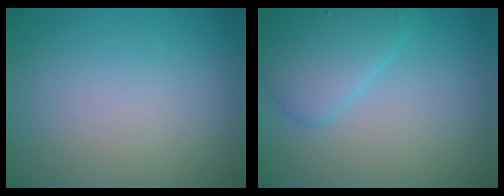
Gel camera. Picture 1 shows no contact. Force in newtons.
{"total": 3.3, "press": 3.3, "slide": 0.1}